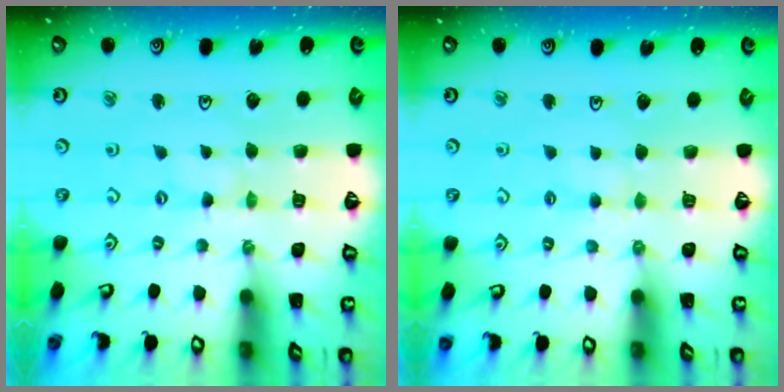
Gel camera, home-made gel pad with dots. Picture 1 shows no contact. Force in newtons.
{"total": 2.4, "press": 2.4, "slide": 0.5}